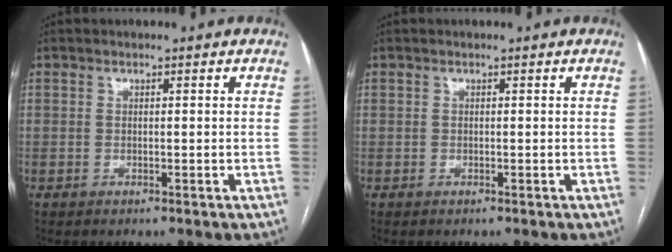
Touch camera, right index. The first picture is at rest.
{"total": 0.0}